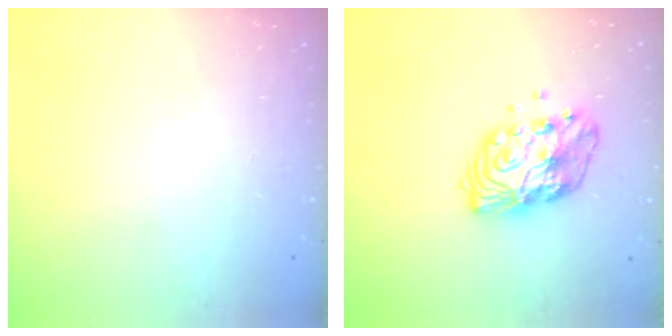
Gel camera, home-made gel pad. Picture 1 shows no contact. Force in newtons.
{"total": 11.7, "press": 11.6, "slide": 0.9}